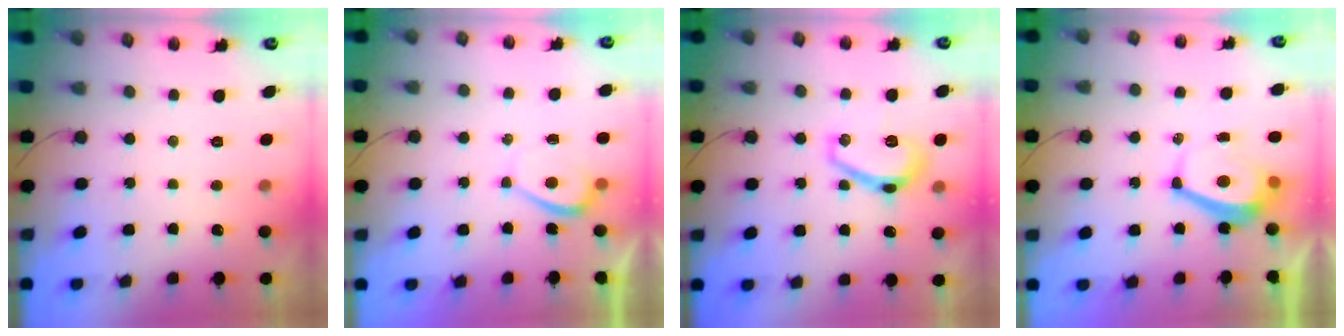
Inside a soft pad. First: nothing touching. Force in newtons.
{"total": 1.1, "press": 1.0, "slide": 0.6}
{"total": 9.5, "press": 9.5, "slide": 0.8}
{"total": 5.4, "press": 5.4, "slide": 0.7}